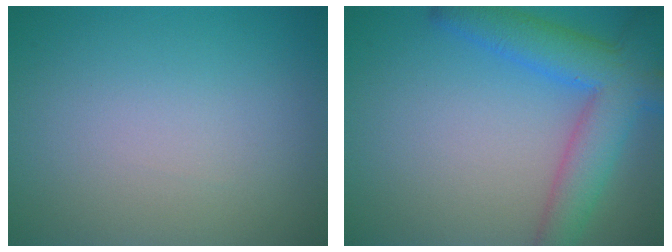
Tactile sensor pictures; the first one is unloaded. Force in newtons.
{"total": 6.9, "press": 6.9, "slide": 0.4}